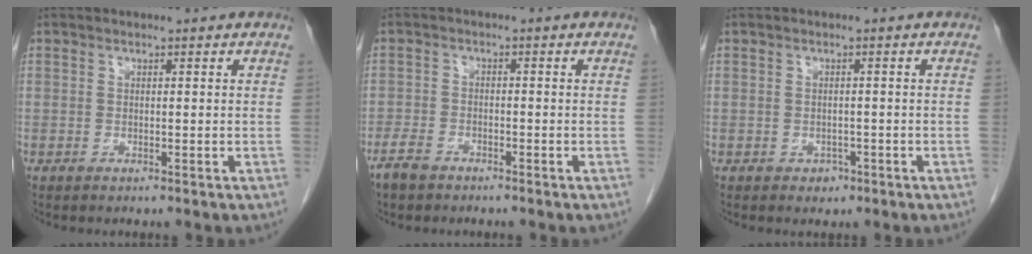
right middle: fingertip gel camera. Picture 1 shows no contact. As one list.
[{"total": 3.3, "force": [-2.7, 1.5, 1.3], "torque": [-0.033, -0.001, -0.047]}, {"total": 1.5, "force": [-0.8, 1.1, 0.5], "torque": [-0.007, 0.003, -0.007]}]